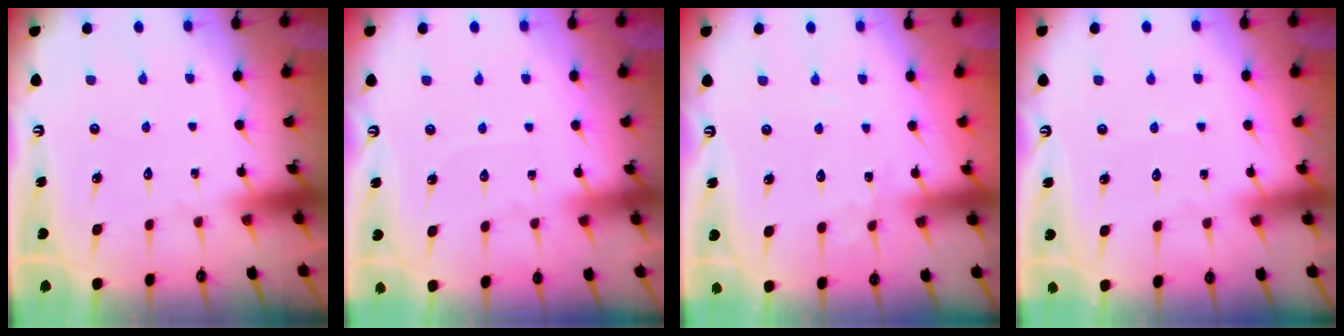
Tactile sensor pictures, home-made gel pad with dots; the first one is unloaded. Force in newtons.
{"total": 2.9, "press": 2.8, "slide": 0.4}
{"total": 2.2, "press": 2.2, "slide": 0.3}
{"total": 2.9, "press": 2.9, "slide": 0.4}